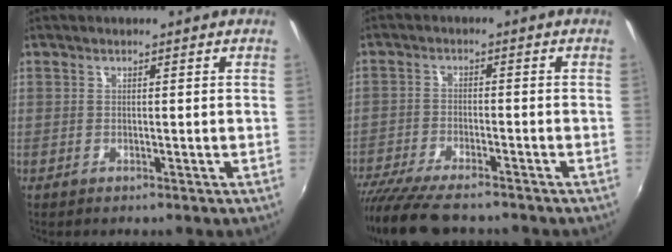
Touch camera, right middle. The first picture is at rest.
{"total": 11.6, "force": [-9.9, 2.3, 5.6], "torque": [-0.131, -0.040, -0.173]}